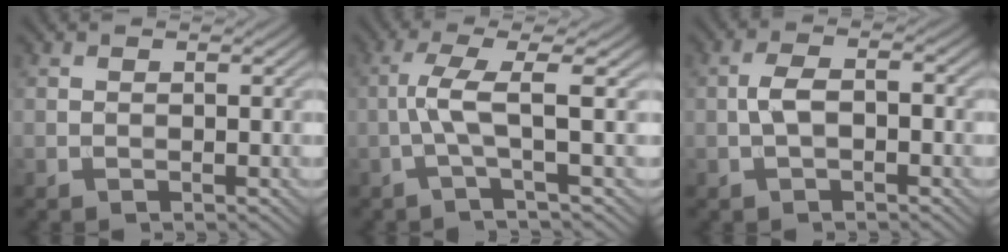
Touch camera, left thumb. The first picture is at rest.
{"total": 4.6, "force": [-0.4, 0.3, 4.6], "torque": [-0.087, 0.010, -0.021]}
{"total": 3.4, "force": [-0.7, 1.5, 2.9], "torque": [-0.061, 0.007, -0.015]}